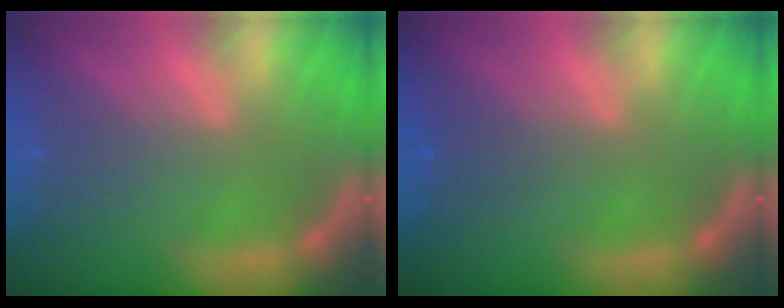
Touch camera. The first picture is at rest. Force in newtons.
{"total": 1.0}